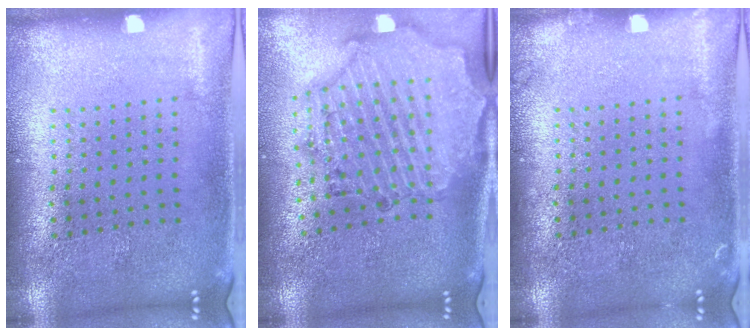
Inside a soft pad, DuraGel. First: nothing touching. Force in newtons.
{"total": 2.2, "press": 2.1, "slide": 0.6}
{"total": 0.7, "press": 0.7, "slide": 0.2}